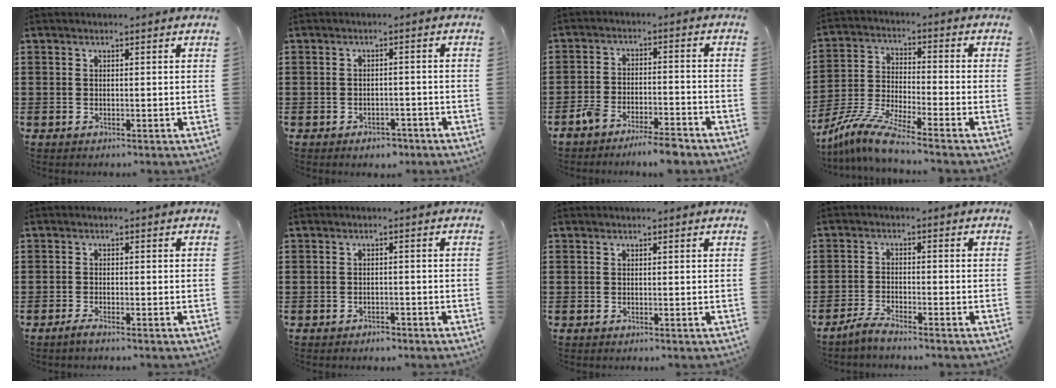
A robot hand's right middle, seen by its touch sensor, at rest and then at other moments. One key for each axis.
{"total": 2.4, "fx": -2.2, "fy": 0.9, "fz": 0.2, "tx": -0.011, "ty": 0.003, "tz": -0.046}
{"total": 5.4, "fx": -5.0, "fy": 0.4, "fz": 2.0, "tx": -0.048, "ty": -0.001, "tz": -0.099}
{"total": 9.0, "fx": -8.0, "fy": 0.1, "fz": 4.0, "tx": -0.097, "ty": -0.004, "tz": -0.165}
{"total": 1.6, "fx": -1.4, "fy": 0.1, "fz": 0.9, "tx": -0.015, "ty": 0.001, "tz": -0.026}
{"total": 1.7, "fx": -1.7, "fy": 0.5, "fz": 0.0, "tx": -0.006, "ty": 0.002, "tz": -0.038}
{"total": 0.0}
{"total": 3.2, "fx": -3.0, "fy": 0.2, "fz": 1.1, "tx": -0.028, "ty": 0.005, "tz": -0.063}